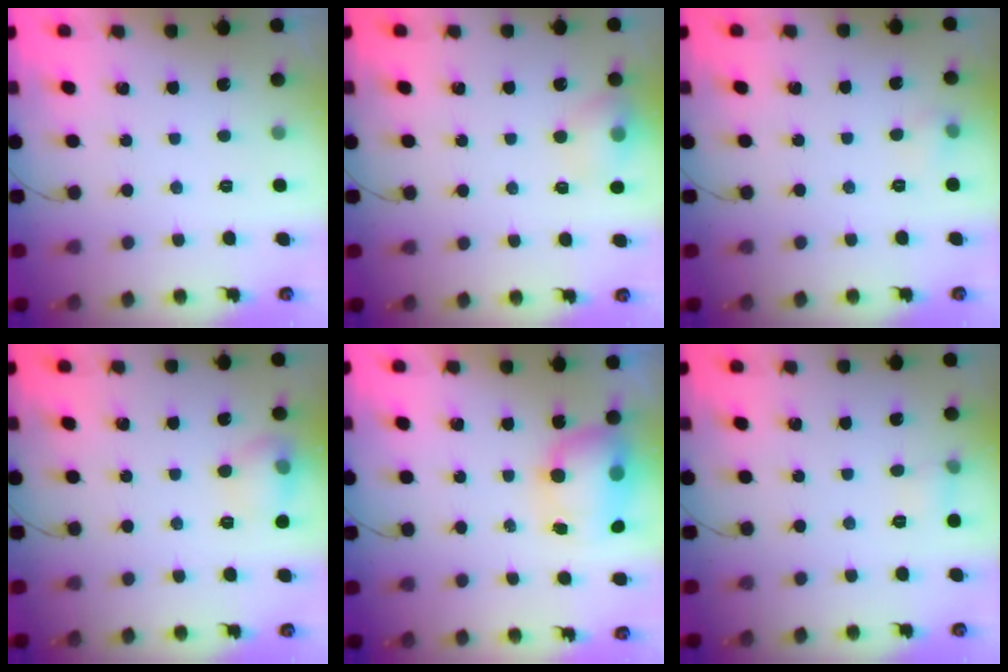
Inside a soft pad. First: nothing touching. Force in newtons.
{"total": 9.0, "press": 8.9, "slide": 1.7}
{"total": 4.9, "press": 4.7, "slide": 1.5}
{"total": 8.4, "press": 8.4, "slide": 0.8}
{"total": 8.1, "press": 7.9, "slide": 1.9}
{"total": 4.5, "press": 4.3, "slide": 1.3}